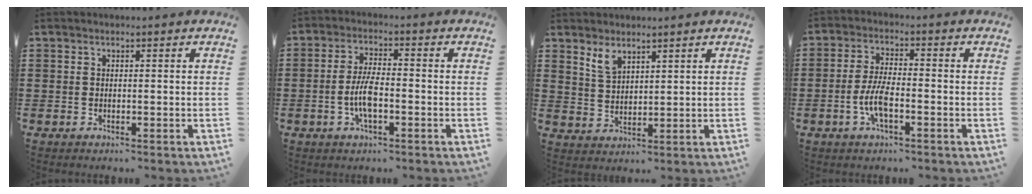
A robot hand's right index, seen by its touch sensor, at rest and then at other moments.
{"total": 5.6, "force": [-1.4, 1.7, 5.2], "torque": [-0.118, -0.005, -0.032]}
{"total": 3.5, "force": [2.6, 1.5, 1.7], "torque": [-0.040, 0.003, 0.050]}
{"total": 5.7, "force": [-1.8, 1.6, 5.1], "torque": [-0.124, -0.009, -0.040]}